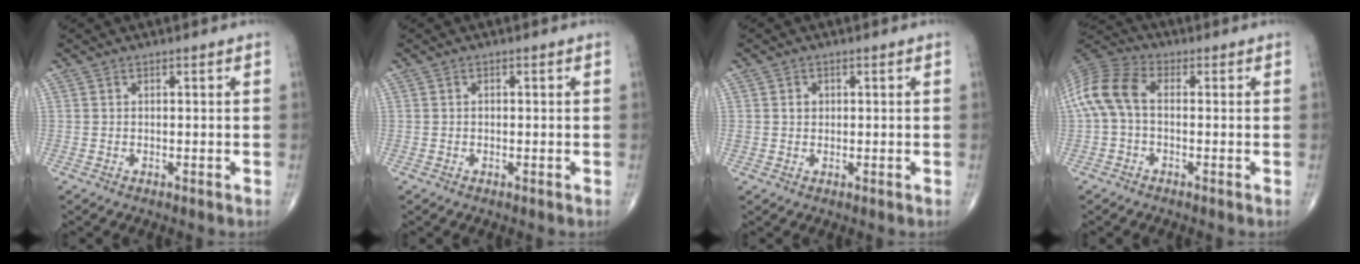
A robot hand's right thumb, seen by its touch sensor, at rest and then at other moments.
{"total": 0.6, "force": [0.0, 0.4, 0.4], "torque": [-0.007, 0.001, 0.001]}
{"total": 1.8, "force": [0.4, 1.5, 0.8], "torque": [-0.005, 0.000, 0.008]}
{"total": 9.7, "force": [-0.1, 5.9, 7.8], "torque": [-0.172, 0.027, -0.012]}